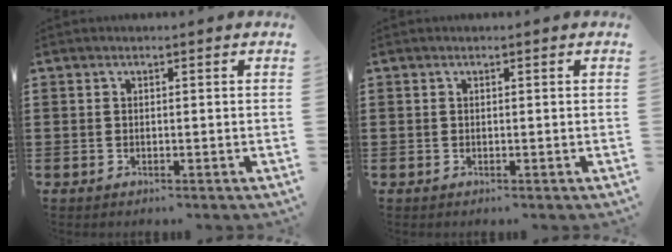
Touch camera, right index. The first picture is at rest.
{"total": 0.0}